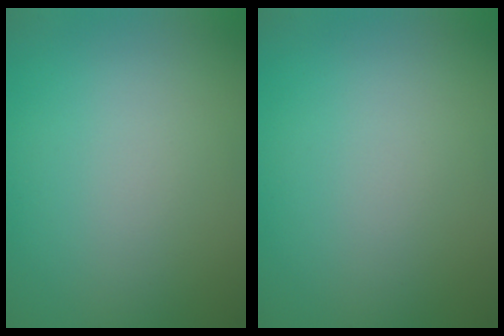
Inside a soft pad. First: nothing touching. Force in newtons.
{"total": 0.0}